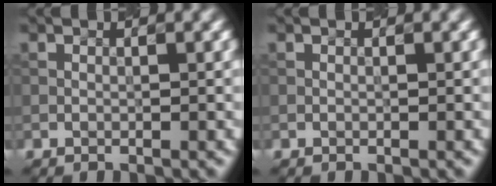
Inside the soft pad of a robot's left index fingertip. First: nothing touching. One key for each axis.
{"total": 0.0}